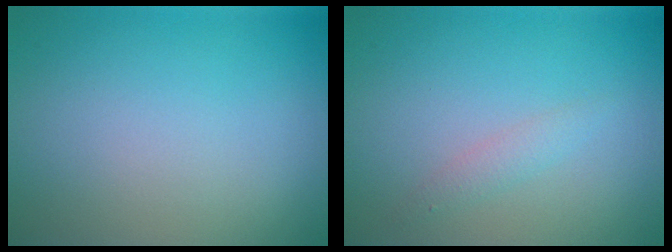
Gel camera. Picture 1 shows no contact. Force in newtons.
{"total": 1.1, "press": 1.1, "slide": 0.0}